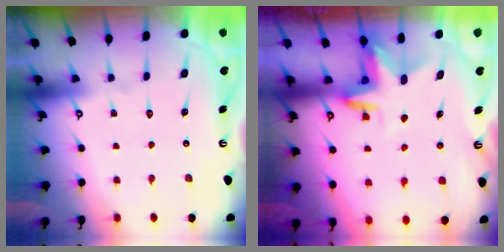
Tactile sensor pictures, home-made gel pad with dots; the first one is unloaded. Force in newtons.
{"total": 3.3, "press": 3.3, "slide": 0.3}